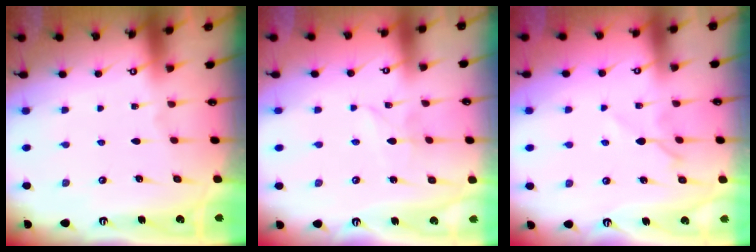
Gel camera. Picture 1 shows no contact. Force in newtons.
{"total": 2.3, "press": 2.3, "slide": 0.0}
{"total": 6.1, "press": 6.0, "slide": 0.9}